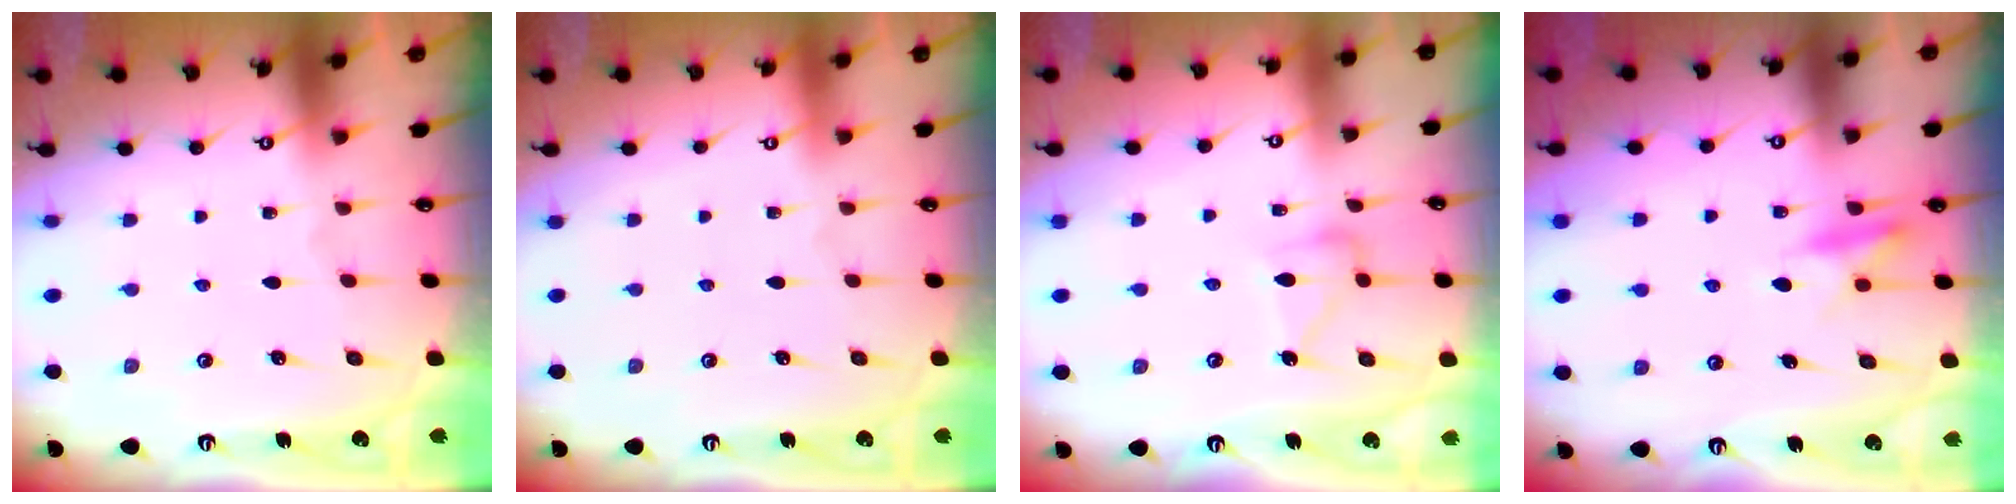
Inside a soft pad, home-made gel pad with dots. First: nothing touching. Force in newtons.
{"total": 3.9, "press": 3.9, "slide": 0.1}
{"total": 10.3, "press": 10.3, "slide": 0.6}
{"total": 10.0, "press": 9.9, "slide": 1.2}